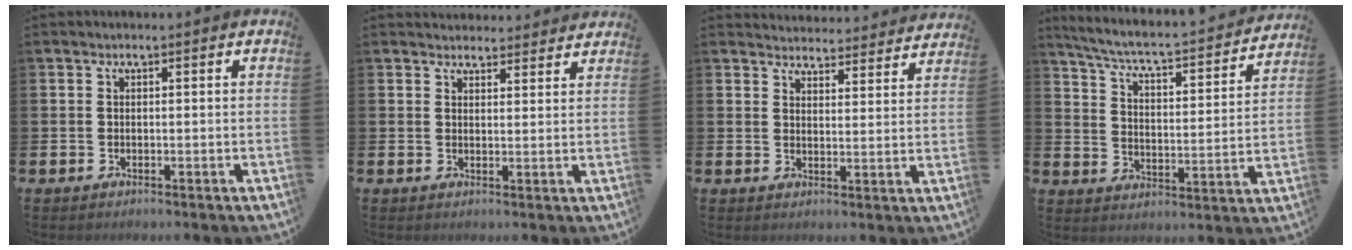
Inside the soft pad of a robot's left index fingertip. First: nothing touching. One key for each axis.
{"total": 3.1, "fx": 3.0, "fy": 0.8, "fz": -0.2, "tx": 0.007, "ty": -0.017, "tz": 0.053}
{"total": 4.3, "fx": 4.2, "fy": 0.7, "fz": -0.2, "tx": 0.000, "ty": -0.036, "tz": 0.073}
{"total": 5.4, "fx": 4.8, "fy": 0.6, "fz": 2.3, "tx": -0.073, "ty": -0.042, "tz": 0.073}